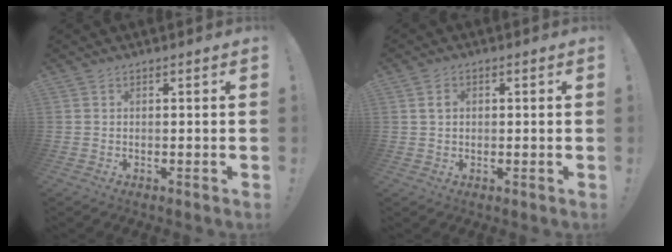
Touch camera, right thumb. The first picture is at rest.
{"total": 2.9, "force": [0.6, 2.2, 1.8], "torque": [-0.036, 0.008, 0.009]}